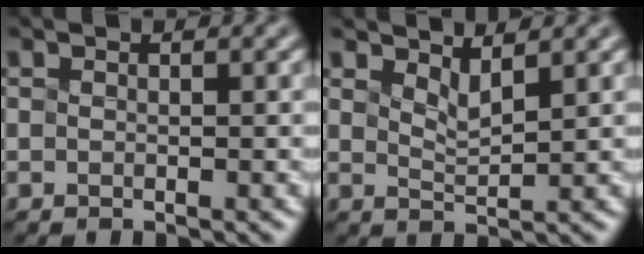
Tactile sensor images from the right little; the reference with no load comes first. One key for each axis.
{"total": 1.3, "fx": 1.3, "fy": -0.3, "fz": 0.3, "tx": -0.010, "ty": 0.004, "tz": 0.045}